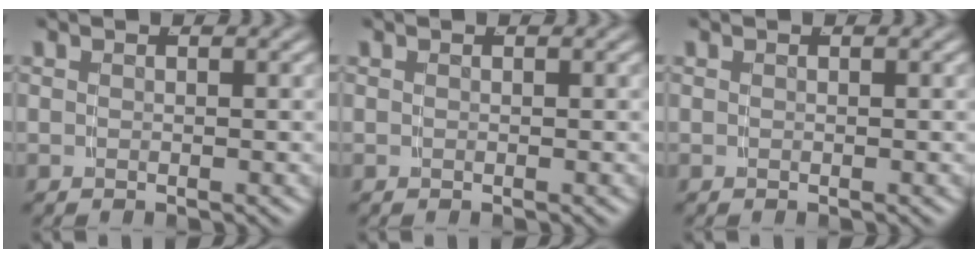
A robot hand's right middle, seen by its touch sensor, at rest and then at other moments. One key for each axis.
{"total": 0.0}
{"total": 0.0}